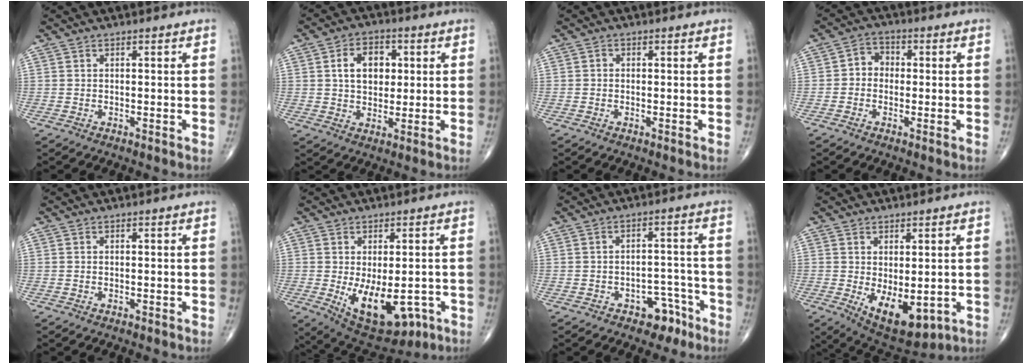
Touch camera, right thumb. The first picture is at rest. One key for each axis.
{"total": 8.5, "fx": 1.7, "fy": 6.1, "fz": 5.8, "tx": -0.060, "ty": 0.003, "tz": 0.027}
{"total": 0.7, "fx": -0.1, "fy": 0.6, "fz": 0.2, "tx": 0.006, "ty": 0.003, "tz": -0.006}
{"total": 4.2, "fx": -0.4, "fy": 3.7, "fz": 2.0, "tx": -0.008, "ty": 0.018, "tz": -0.019}
{"total": 0.0}
{"total": 14.0, "fx": -4.0, "fy": 7.5, "fz": 11.1, "tx": -0.148, "ty": -0.008, "tz": -0.037}
{"total": 5.9, "fx": -3.8, "fy": 3.7, "fz": 2.6, "tx": -0.003, "ty": 0.042, "tz": -0.051}
{"total": 10.4, "fx": -2.0, "fy": 5.2, "fz": 8.8, "tx": -0.117, "ty": -0.014, "tz": -0.008}